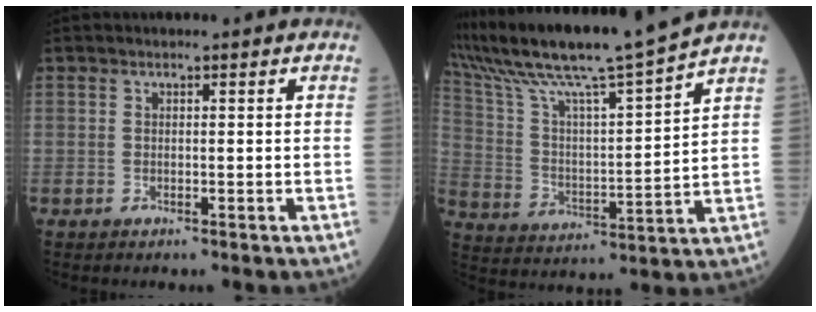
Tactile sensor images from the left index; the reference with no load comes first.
{"total": 16.9, "force": [14.9, -2.0, 7.7], "torque": [-0.154, -0.014, 0.259]}